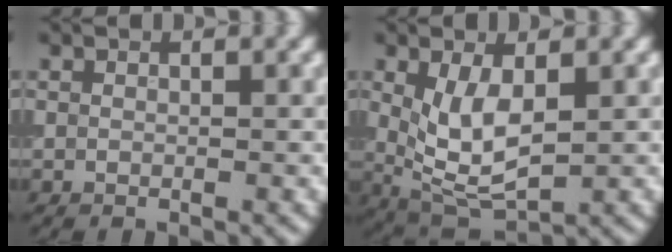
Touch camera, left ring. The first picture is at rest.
{"total": 5.1, "force": [0.7, 2.3, 4.5], "torque": [-0.103, -0.009, 0.019]}